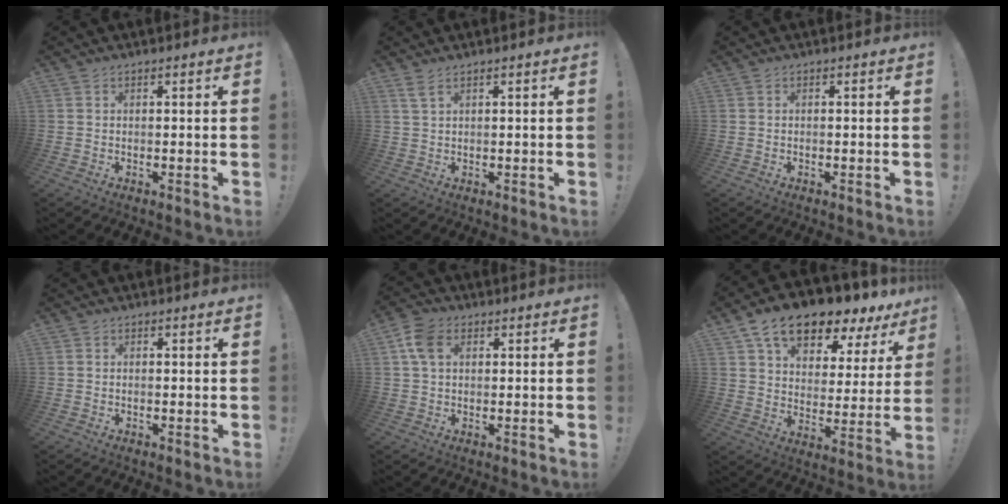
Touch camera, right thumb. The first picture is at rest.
{"total": 2.4, "force": [1.4, 0.5, 1.8], "torque": [-0.045, 0.000, 0.027]}
{"total": 0.0}
{"total": 0.7, "force": [0.1, 0.6, -0.2], "torque": [-0.001, 0.005, 0.003]}
{"total": 7.2, "force": [2.4, 4.9, 4.7], "torque": [-0.084, 0.004, 0.047]}
{"total": 13.9, "force": [10.2, 6.5, 6.9], "torque": [-0.124, -0.068, 0.182]}